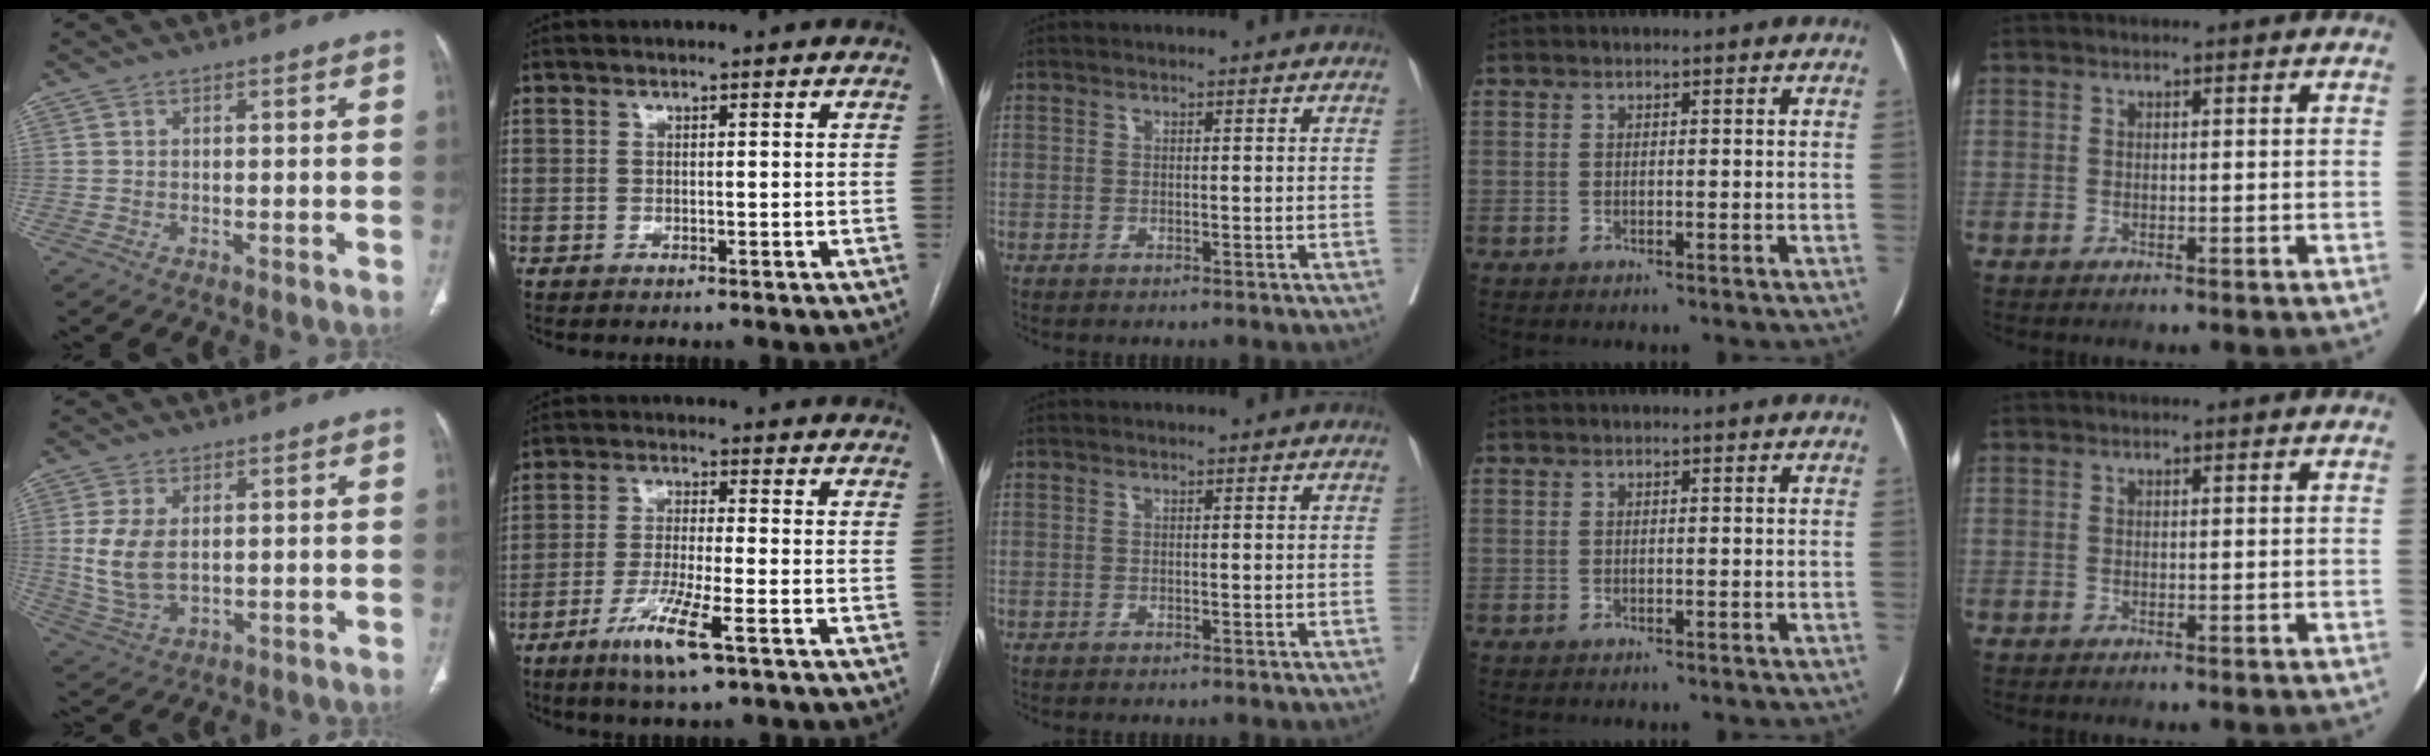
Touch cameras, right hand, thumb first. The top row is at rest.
{"thumb": {"total": 8.7, "force": [1.1, 5.3, 6.9], "torque": [-0.145, -0.009, 0.032]}, "index": {"total": 8.5, "force": [-4.8, 0.5, 7.1], "torque": [-0.141, -0.018, -0.085]}}